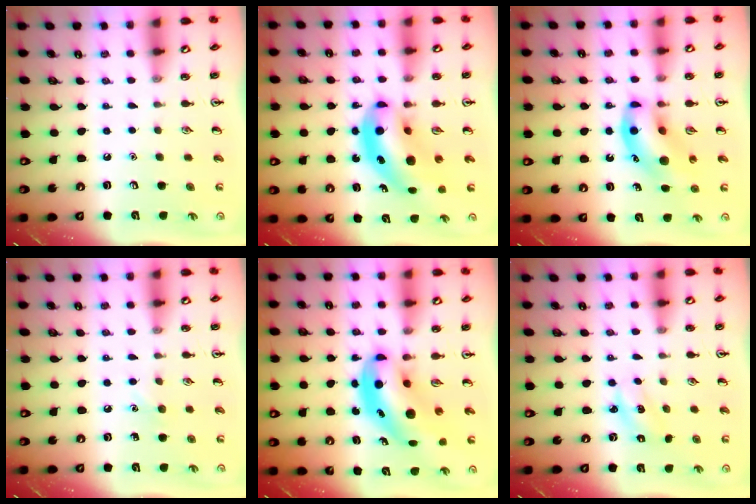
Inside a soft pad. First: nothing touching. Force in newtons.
{"total": 11.4, "press": 10.9, "slide": 3.3}
{"total": 11.1, "press": 10.8, "slide": 2.6}
{"total": 4.4, "press": 4.1, "slide": 1.5}
{"total": 7.7, "press": 7.6, "slide": 1.4}
{"total": 2.1, "press": 2.0, "slide": 0.7}